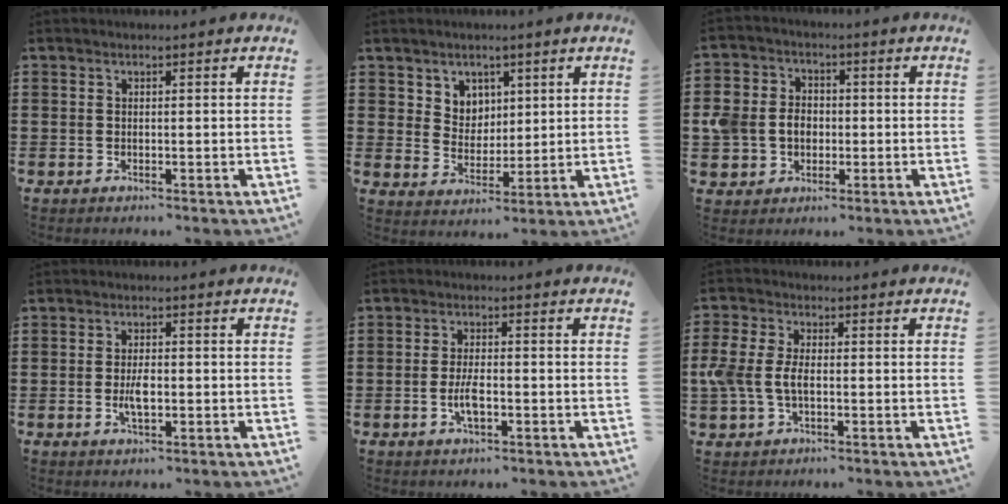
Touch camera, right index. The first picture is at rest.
{"total": 4.9, "force": [2.9, 3.9, 0.2], "torque": [-0.020, 0.003, 0.051]}
{"total": 6.2, "force": [-0.5, 5.5, 2.9], "torque": [-0.089, 0.011, -0.013]}
{"total": 3.4, "force": [-0.6, 1.2, 3.1], "torque": [-0.063, -0.001, -0.013]}
{"total": 4.7, "force": [-1.3, 1.7, 4.2], "torque": [-0.092, -0.002, -0.029]}
{"total": 4.9, "force": [-0.8, 2.8, 3.9], "torque": [-0.109, -0.008, -0.024]}